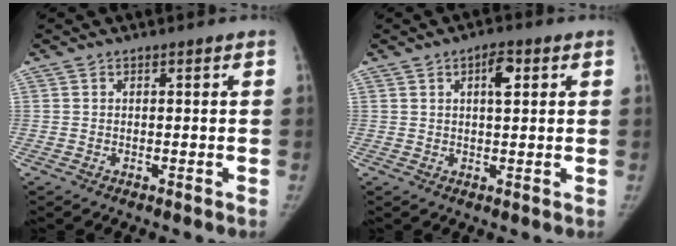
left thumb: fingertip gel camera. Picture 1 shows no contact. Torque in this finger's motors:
{"motor_torque": [0.11, 0.02, 0.93, 0.12, 0.13]}